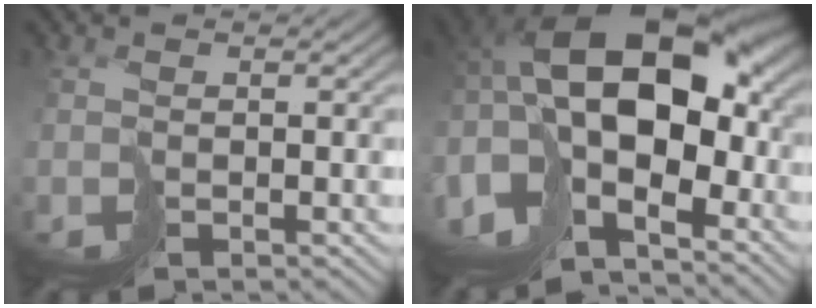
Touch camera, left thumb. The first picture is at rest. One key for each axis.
{"total": 18.9, "fx": 1.4, "fy": 10.4, "fz": 15.7, "tx": -0.329, "ty": -0.005, "tz": 0.041}